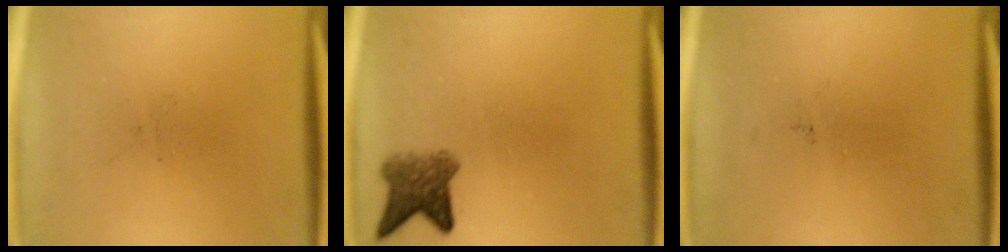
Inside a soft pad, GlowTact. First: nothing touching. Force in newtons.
{"total": 4.5}
{"total": 0.0}